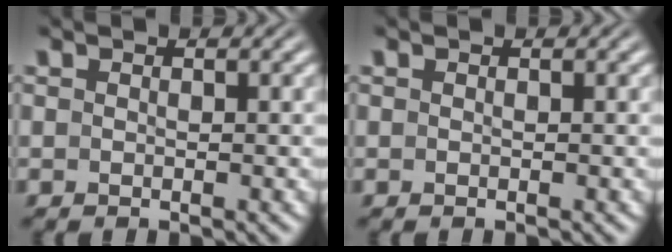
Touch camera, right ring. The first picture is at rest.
{"total": 0.0}